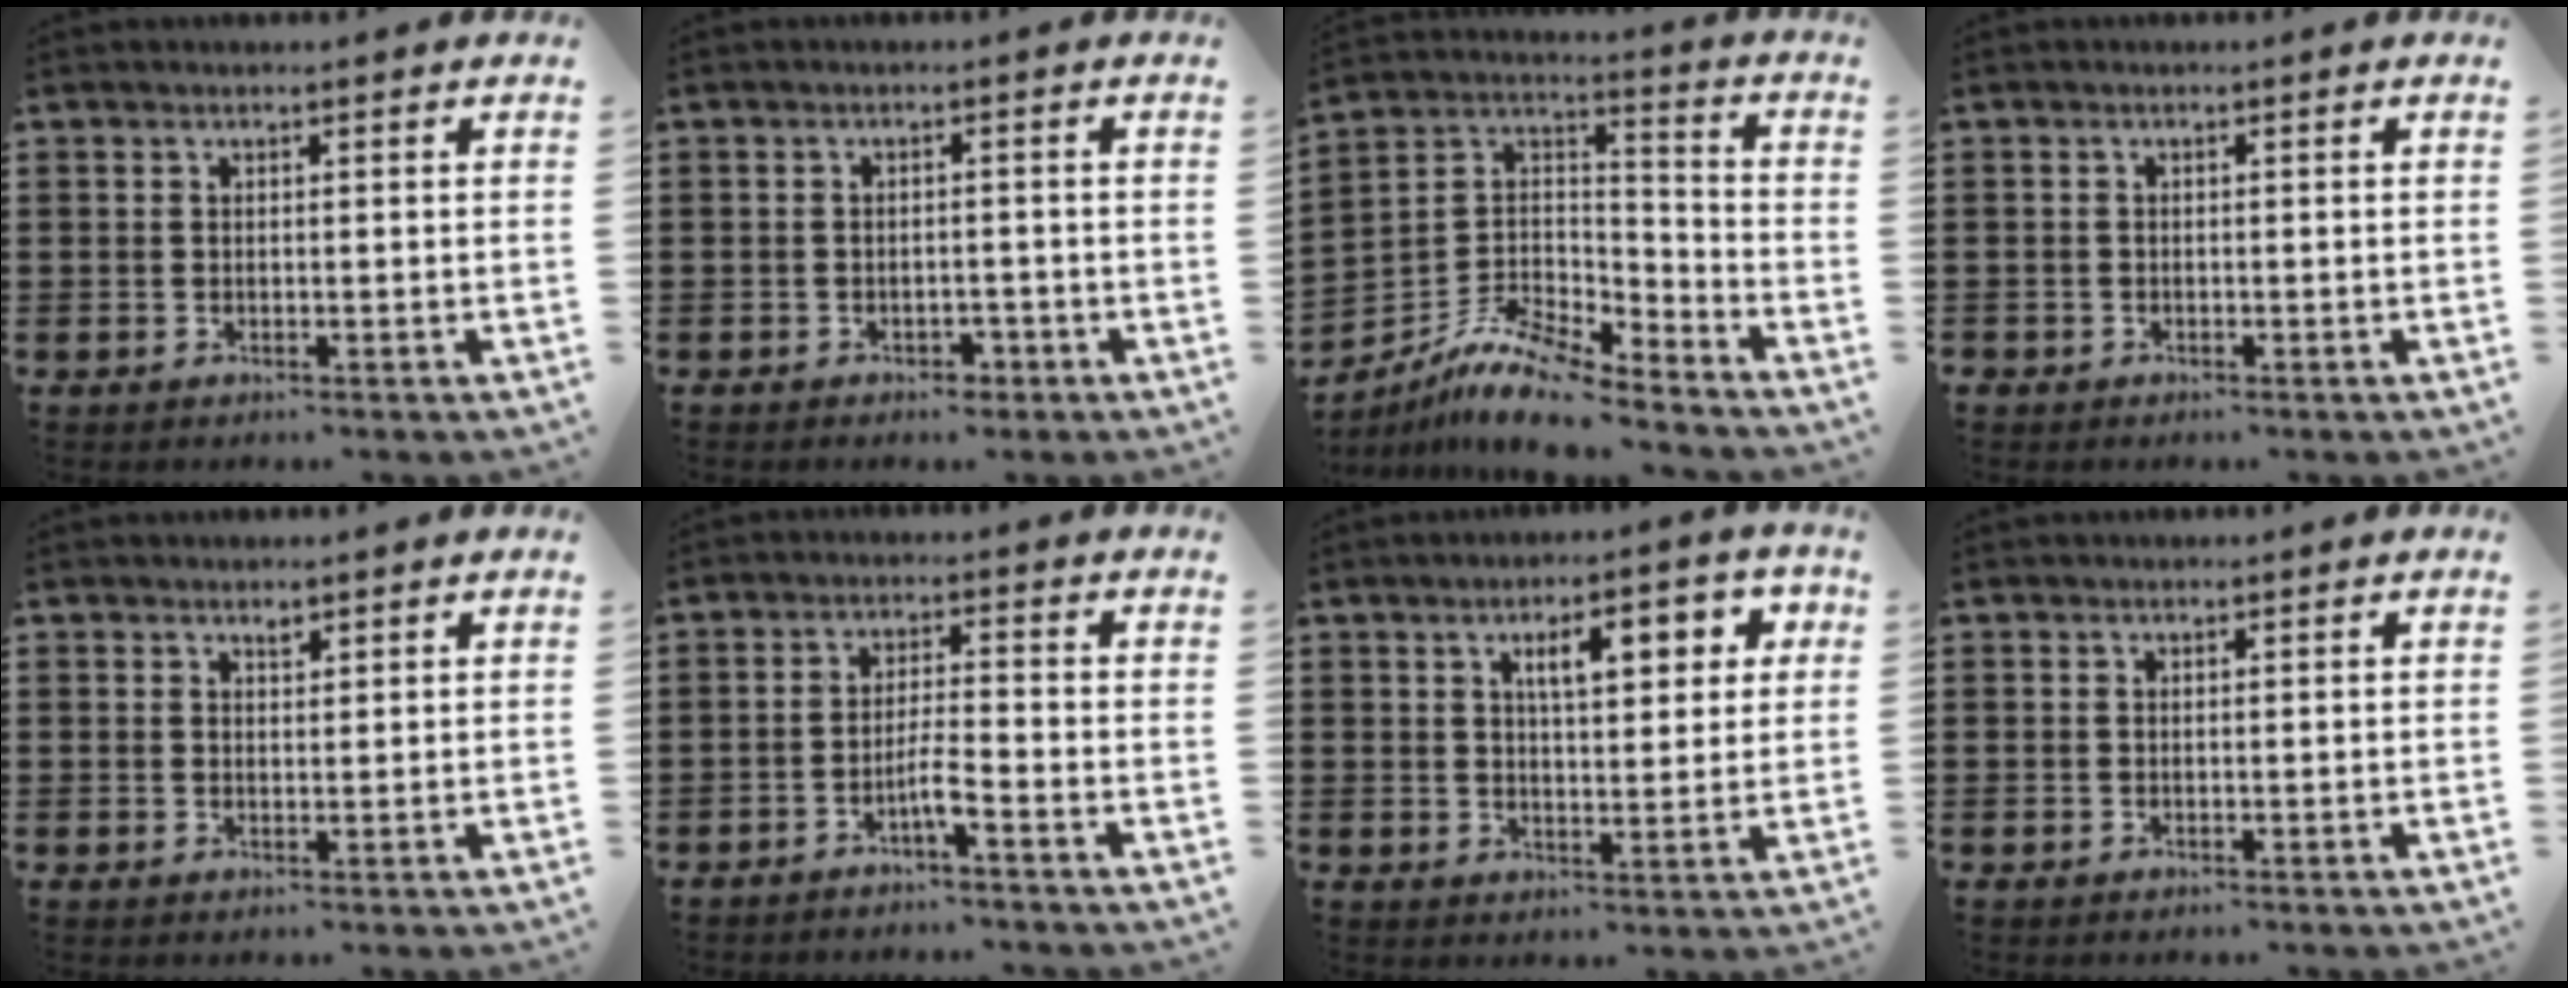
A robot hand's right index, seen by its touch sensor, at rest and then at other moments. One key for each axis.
{"total": 1.7, "fx": -1.4, "fy": 0.9, "fz": 0.4, "tx": -0.014, "ty": 0.000, "tz": -0.031}
{"total": 10.1, "fx": -8.9, "fy": 2.4, "fz": 3.9, "tx": -0.091, "ty": 0.015, "tz": -0.183}
{"total": 0.8, "fx": -0.6, "fy": 0.5, "fz": 0.0, "tx": -0.002, "ty": 0.003, "tz": -0.015}
{"total": 1.0, "fx": 0.8, "fy": 0.4, "fz": 0.4, "tx": -0.010, "ty": 0.001, "tz": 0.016}
{"total": 3.3, "fx": -2.2, "fy": 0.0, "fz": 2.4, "tx": -0.052, "ty": -0.001, "tz": -0.044}
{"total": 6.5, "fx": 2.5, "fy": 2.4, "fz": 5.5, "tx": -0.082, "ty": -0.003, "tz": 0.032}
{"total": 0.0}